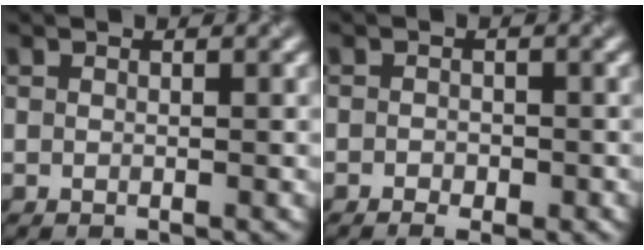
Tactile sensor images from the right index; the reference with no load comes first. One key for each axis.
{"total": 1.7, "fx": -1.1, "fy": 0.8, "fz": 1.0, "tx": -0.016, "ty": 0.005, "tz": -0.008}